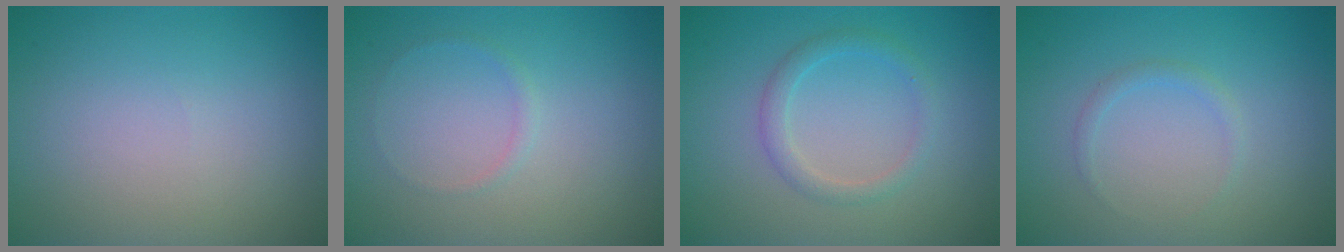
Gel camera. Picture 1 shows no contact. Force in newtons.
{"total": 0.7, "press": 0.7, "slide": 0.1}
{"total": 1.9, "press": 1.9, "slide": 0.1}
{"total": 0.9, "press": 0.9, "slide": 0.0}